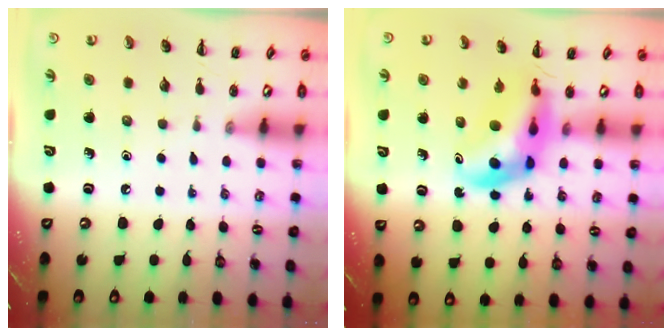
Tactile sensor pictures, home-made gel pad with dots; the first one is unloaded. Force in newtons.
{"total": 10.4, "press": 9.9, "slide": 3.3}